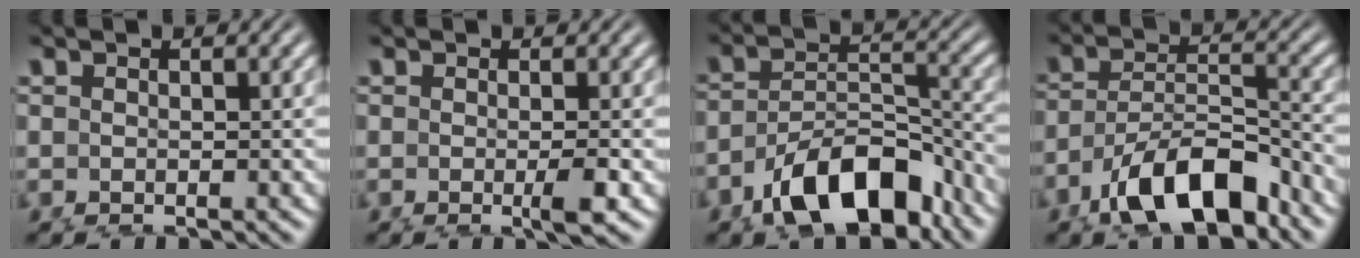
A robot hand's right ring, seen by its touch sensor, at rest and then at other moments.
{"total": 1.6, "force": [-0.3, -0.3, 1.5], "torque": [-0.023, -0.003, -0.004]}
{"total": 7.5, "force": [-4.9, 3.8, 4.1], "torque": [-0.061, -0.017, -0.069]}
{"total": 6.2, "force": [-3.6, 3.4, 3.8], "torque": [-0.065, -0.020, -0.049]}